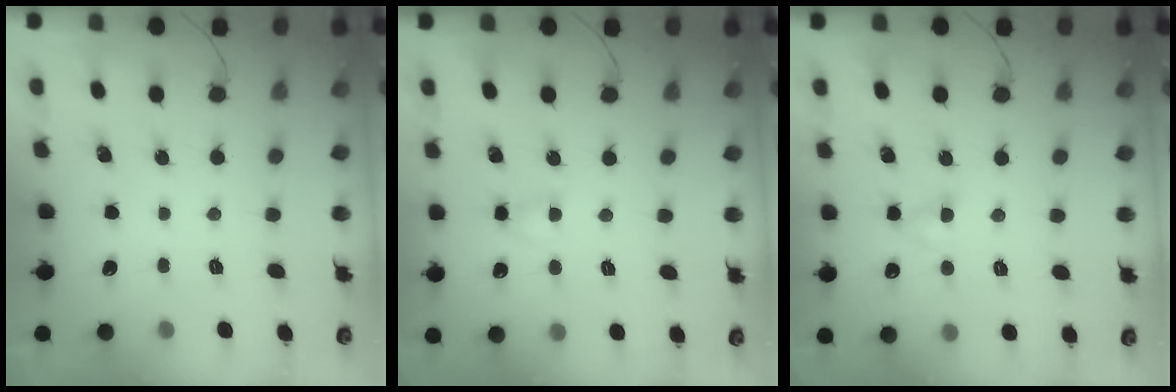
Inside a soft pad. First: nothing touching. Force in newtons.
{"total": 3.6, "press": 3.4, "slide": 1.3}
{"total": 2.1, "press": 1.9, "slide": 0.9}